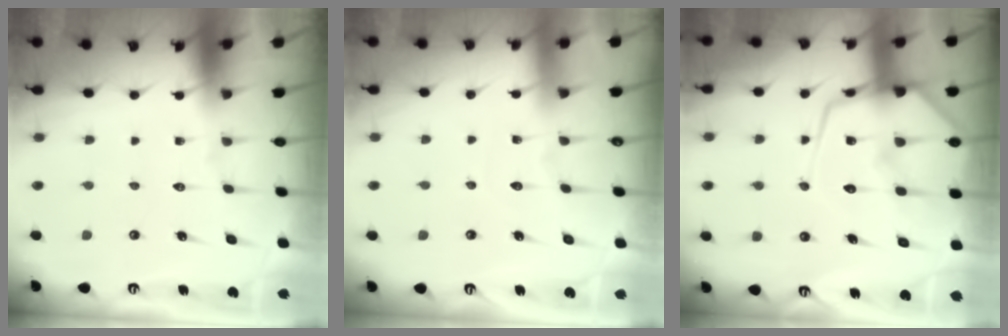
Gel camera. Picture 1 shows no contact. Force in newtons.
{"total": 2.9, "press": 2.9, "slide": 0.2}
{"total": 16.0, "press": 16.0, "slide": 1.6}